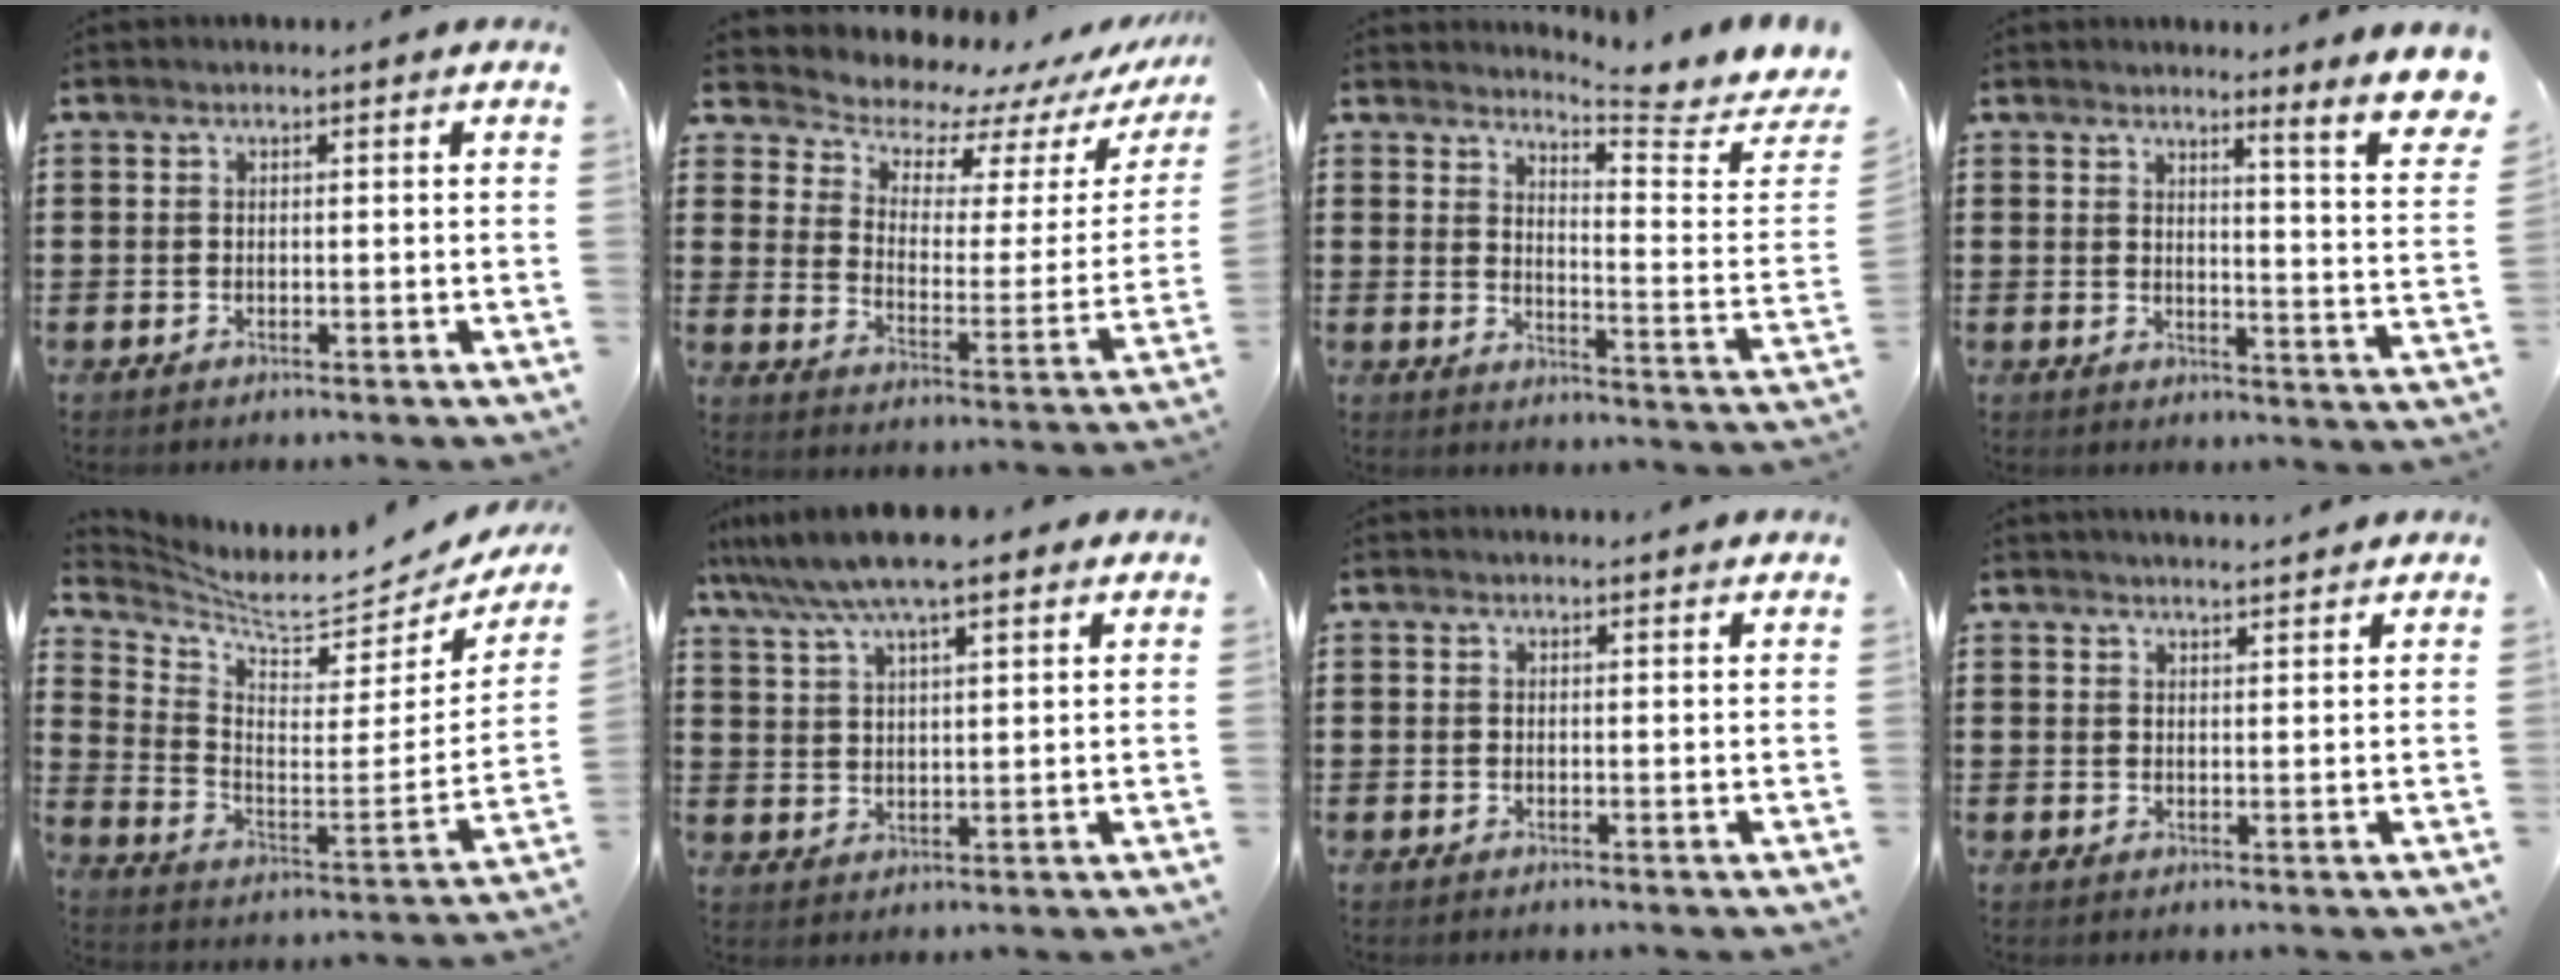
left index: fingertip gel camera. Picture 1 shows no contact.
{"total": 6.4, "force": [6.1, 2.0, 0.6], "torque": [-0.037, -0.059, 0.102]}
{"total": 5.9, "force": [5.5, 0.0, 2.2], "torque": [-0.044, -0.047, 0.090]}
{"total": 4.5, "force": [3.5, -0.8, 2.7], "torque": [-0.048, -0.049, 0.046]}
{"total": 6.1, "force": [5.6, 0.7, 2.4], "torque": [-0.073, -0.059, 0.087]}
{"total": 8.7, "force": [7.0, 1.4, 5.1], "torque": [-0.117, -0.014, 0.125]}
{"total": 0.7, "force": [0.7, 0.0, 0.2], "torque": [0.001, -0.005, 0.013]}
{"total": 2.1, "force": [2.1, -0.1, 0.2], "torque": [-0.009, -0.003, 0.040]}